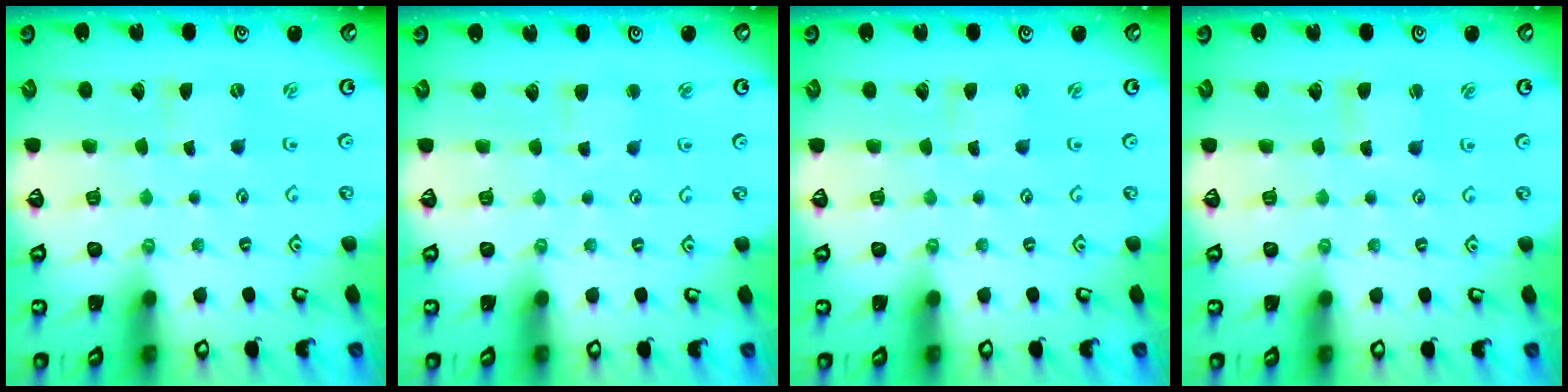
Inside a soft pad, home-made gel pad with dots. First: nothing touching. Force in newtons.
{"total": 2.4, "press": 2.4, "slide": 0.5}
{"total": 0.0}
{"total": 2.2, "press": 2.2, "slide": 0.3}